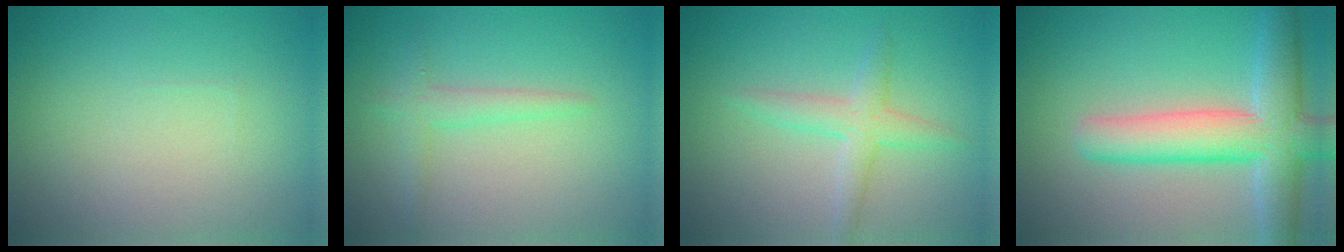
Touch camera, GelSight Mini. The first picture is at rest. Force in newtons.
{"total": 1.7, "press": 1.7, "slide": 0.1}
{"total": 2.4, "press": 2.4, "slide": 0.0}
{"total": 7.4, "press": 7.4, "slide": 0.7}